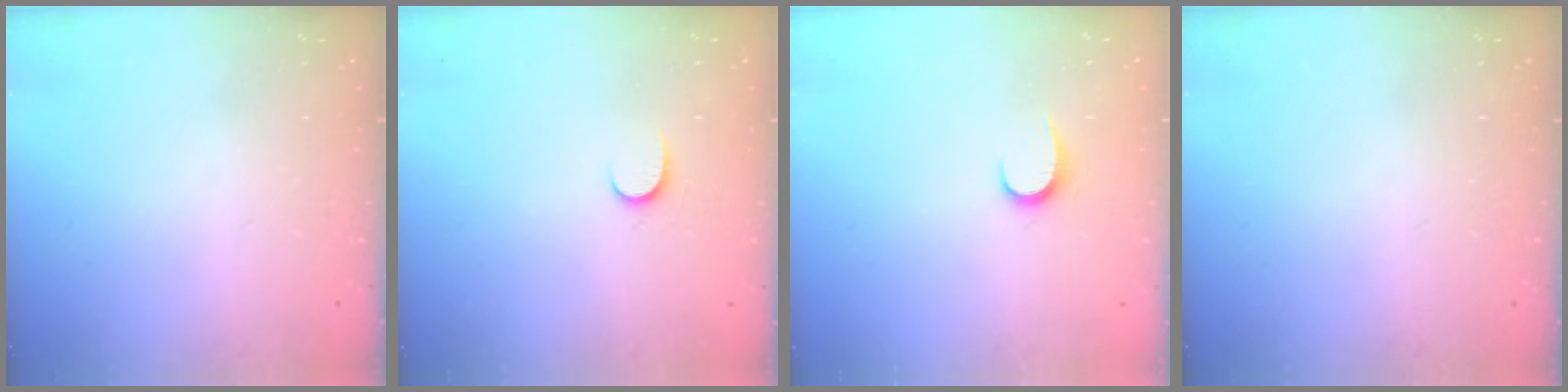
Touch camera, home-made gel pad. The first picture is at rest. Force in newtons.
{"total": 3.8, "press": 3.8, "slide": 0.4}
{"total": 5.7, "press": 5.7, "slide": 0.6}
{"total": 0.0}